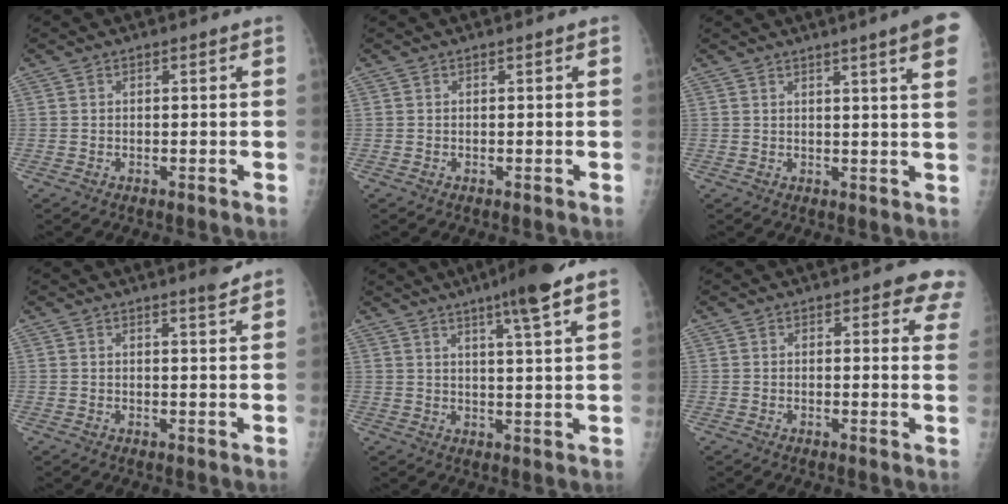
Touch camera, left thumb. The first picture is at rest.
{"total": 0.0}
{"total": 8.3, "force": [4.8, -0.2, 6.7], "torque": [-0.076, -0.012, 0.046]}
{"total": 2.4, "force": [2.0, -0.2, 1.3], "torque": [-0.017, -0.018, 0.029]}
{"total": 9.0, "force": [5.8, 0.1, 6.9], "torque": [-0.103, -0.023, 0.084]}
{"total": 6.4, "force": [4.8, 2.6, 3.4], "torque": [0.001, -0.019, 0.033]}